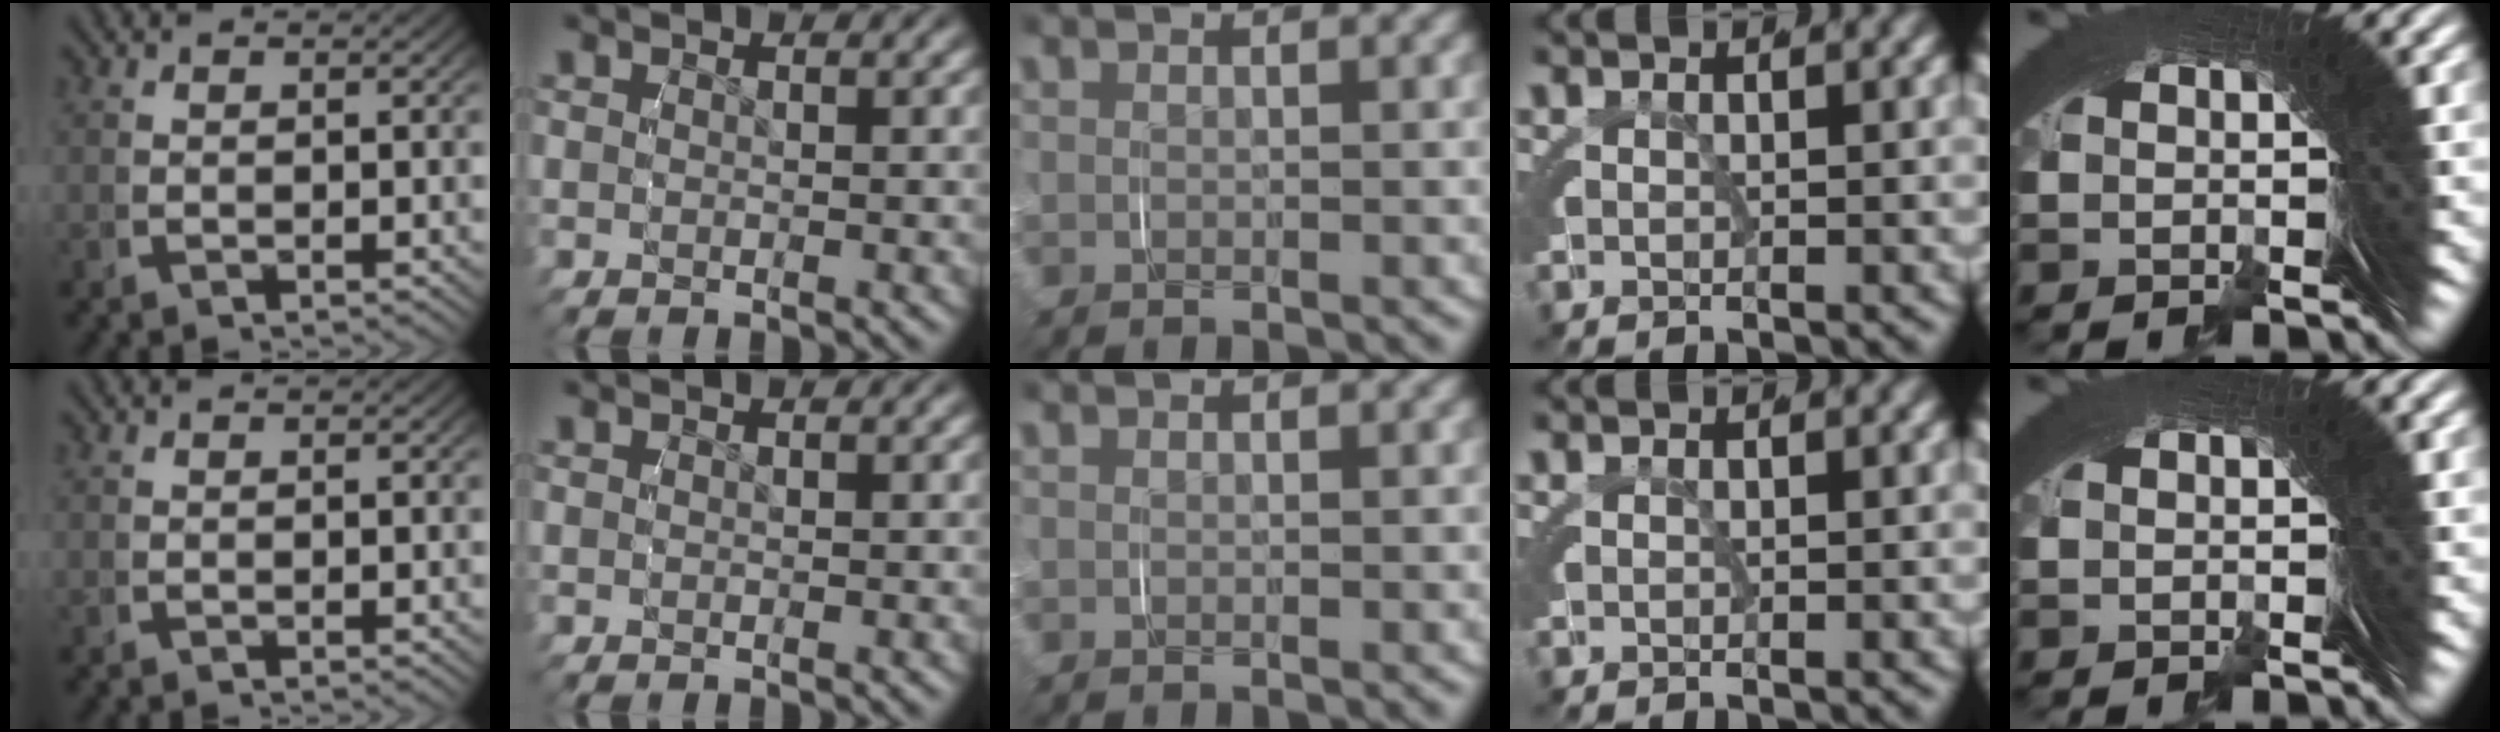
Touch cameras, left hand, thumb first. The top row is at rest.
{}